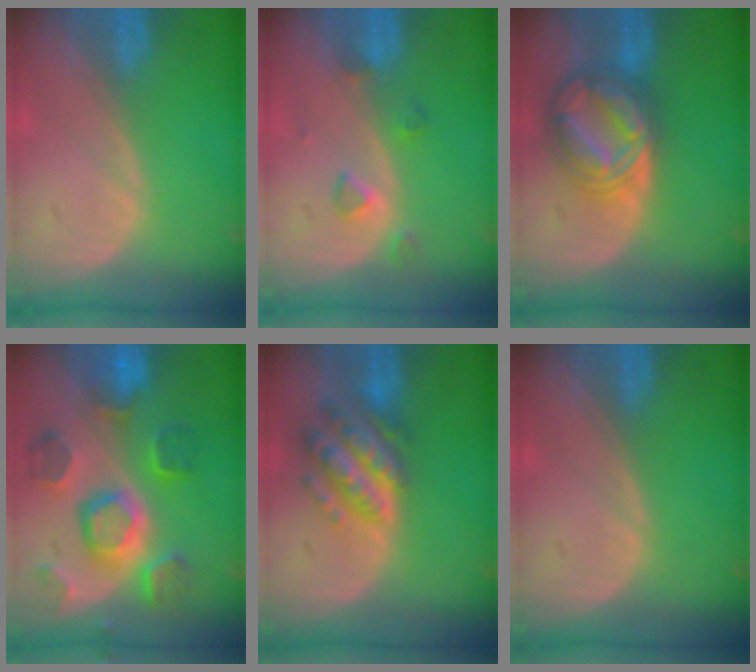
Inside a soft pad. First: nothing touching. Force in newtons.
{"total": 3.0, "press": 2.8, "slide": 0.9}
{"total": 8.8, "press": 8.7, "slide": 0.8}
{"total": 11.3, "press": 10.0, "slide": 5.4}
{"total": 7.6, "press": 7.6, "slide": 0.6}
{"total": 0.0}